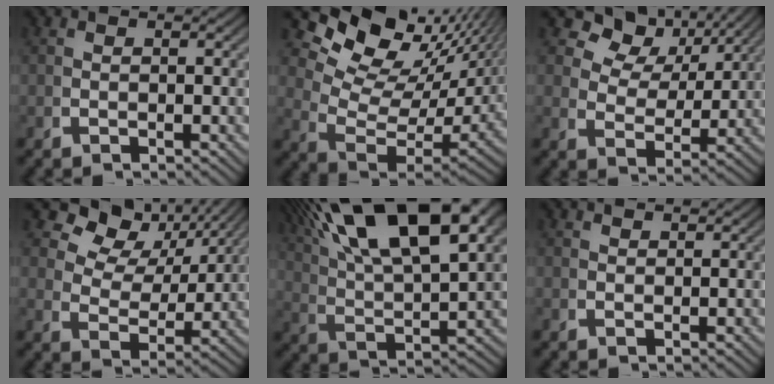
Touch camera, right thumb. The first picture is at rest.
{"total": 11.8, "force": [4.1, 7.1, 8.5], "torque": [-0.156, -0.009, 0.071]}
{"total": 6.5, "force": [3.5, 4.0, 3.7], "torque": [-0.077, -0.007, 0.059]}
{"total": 8.0, "force": [4.1, 5.0, 4.7], "torque": [-0.083, 0.001, 0.063]}
{"total": 15.1, "force": [6.2, 7.6, 11.5], "torque": [-0.200, 0.007, 0.102]}
{"total": 1.1, "force": [1.1, -0.1, 0.0], "torque": [0.008, 0.004, 0.021]}